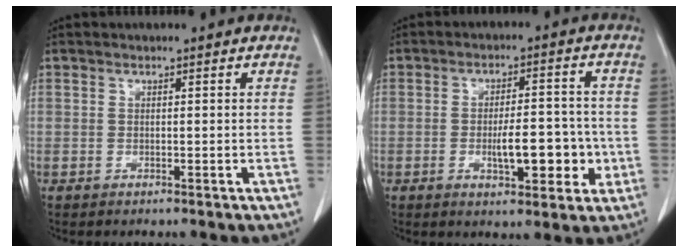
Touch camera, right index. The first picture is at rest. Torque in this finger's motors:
{"motor_torque": [0.37, -0.09, 0.28, 0.04]}